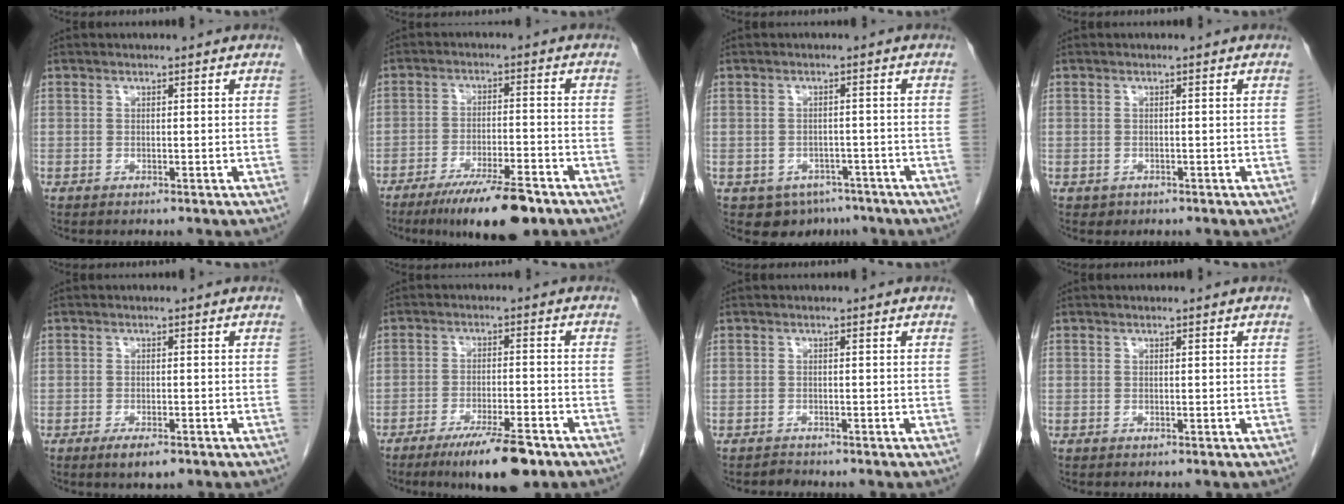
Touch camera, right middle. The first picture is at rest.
{"total": 11.3, "force": [-8.1, 1.9, 7.7], "torque": [-0.122, -0.021, -0.133]}
{"total": 5.7, "force": [-4.0, 3.9, 1.2], "torque": [-0.004, 0.009, -0.050]}
{"total": 0.8, "force": [-0.4, 0.7, 0.1], "torque": [-0.007, 0.002, -0.002]}
{"total": 3.4, "force": [-2.2, 1.0, 2.5], "torque": [-0.044, -0.004, -0.032]}
{"total": 9.7, "force": [-6.7, 1.6, 6.8], "torque": [-0.108, -0.016, -0.106]}
{"total": 0.9, "force": [-0.8, 0.1, -0.4], "torque": [0.004, -0.004, -0.015]}
{"total": 0.0}